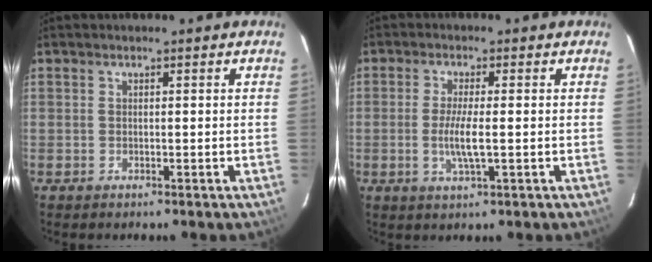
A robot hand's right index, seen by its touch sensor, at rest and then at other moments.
{"total": 4.7, "force": [-0.7, 0.3, 4.7], "torque": [-0.093, -0.007, -0.015]}